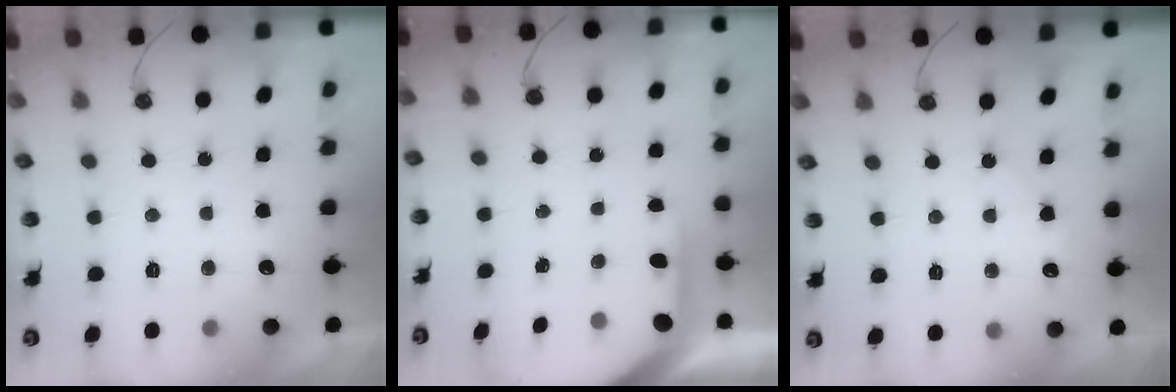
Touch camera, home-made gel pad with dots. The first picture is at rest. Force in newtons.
{"total": 5.1, "press": 5.1, "slide": 0.5}
{"total": 5.0, "press": 4.9, "slide": 0.7}